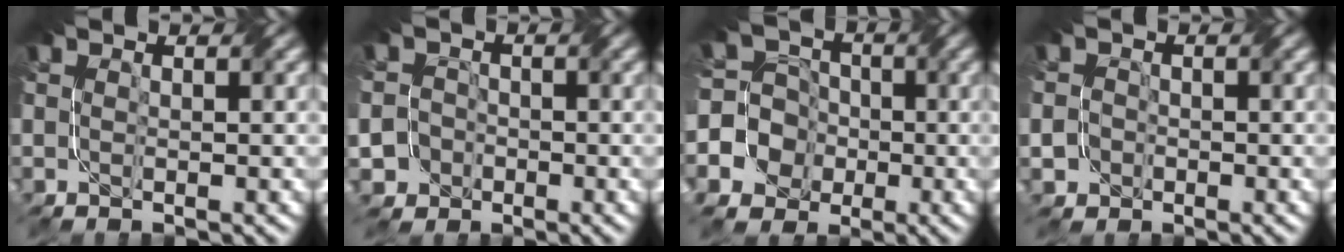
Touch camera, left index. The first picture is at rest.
{"total": 6.8, "force": [-3.9, 5.4, 1.4], "torque": [-0.030, -0.010, -0.093]}
{"total": 9.5, "force": [-2.9, 8.8, 2.1], "torque": [-0.070, 0.018, -0.079]}
{"total": 2.4, "force": [-1.1, 2.1, 0.4], "torque": [-0.004, 0.007, -0.032]}